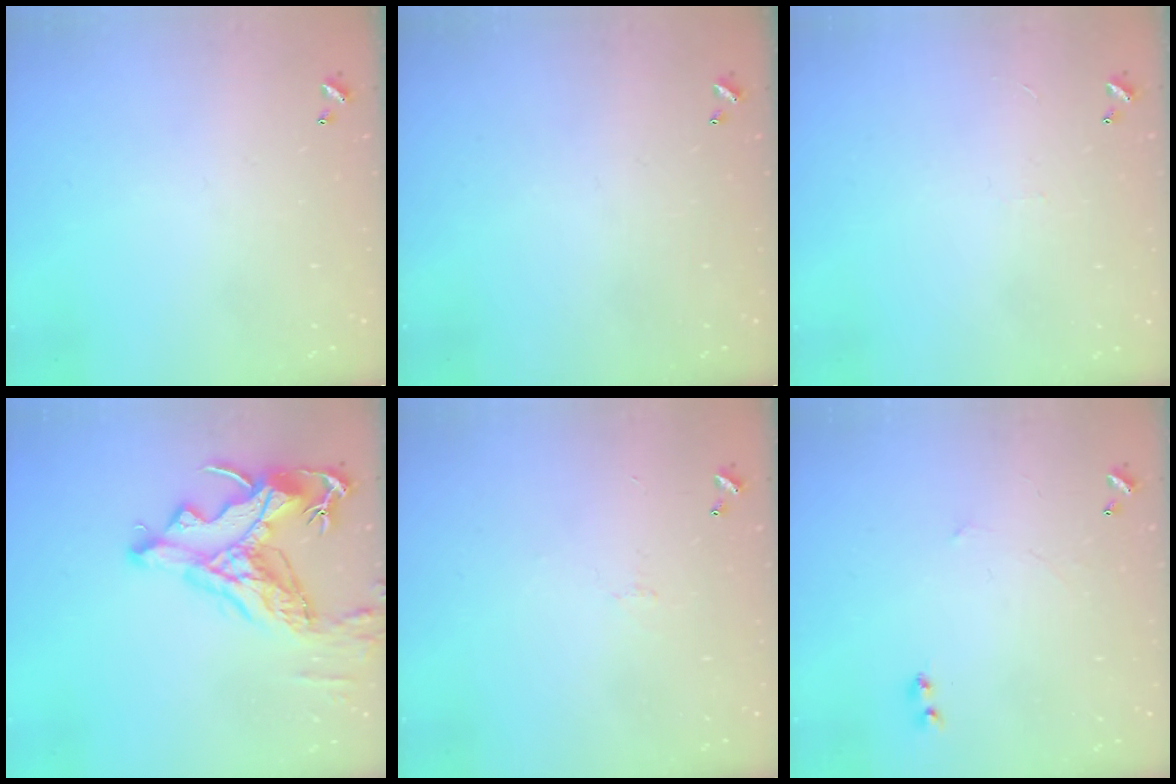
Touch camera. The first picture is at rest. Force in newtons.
{"total": 0.0}
{"total": 1.3, "press": 1.3, "slide": 0.4}
{"total": 11.2, "press": 11.0, "slide": 2.4}
{"total": 0.6, "press": 0.4, "slide": 0.5}
{"total": 2.3, "press": 2.3, "slide": 0.3}